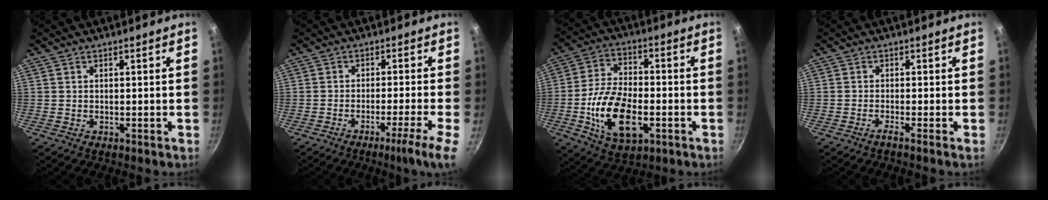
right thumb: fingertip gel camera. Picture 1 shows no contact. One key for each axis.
{"total": 6.5, "fx": -3.4, "fy": -0.5, "fz": 5.5, "tx": -0.087, "ty": 0.014, "tz": -0.053}
{"total": 15.8, "fx": -4.1, "fy": 8.5, "fz": 12.7, "tx": -0.227, "ty": 0.019, "tz": -0.072}
{"total": 1.5, "fx": -0.9, "fy": -0.5, "fz": 1.0, "tx": -0.031, "ty": 0.004, "tz": -0.023}